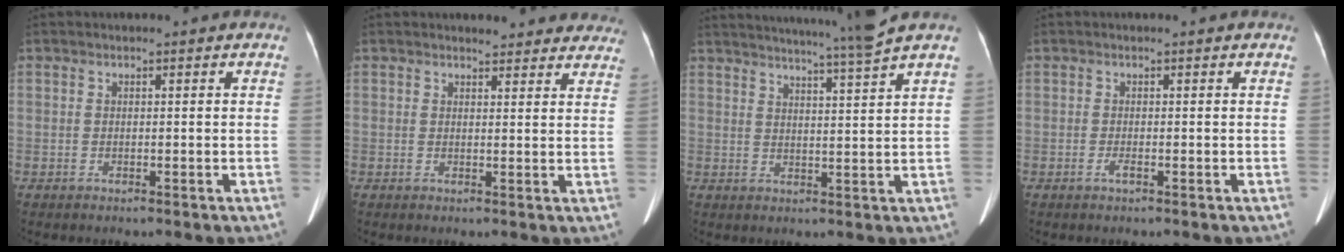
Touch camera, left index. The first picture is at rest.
{"total": 9.7, "force": [9.1, 2.7, 2.0], "torque": [0.008, -0.006, 0.081]}
{"total": 10.8, "force": [9.5, -2.8, 4.4], "torque": [-0.070, -0.030, 0.132]}
{"total": 0.7, "force": [-0.5, 0.0, 0.5], "torque": [-0.013, -0.003, -0.006]}